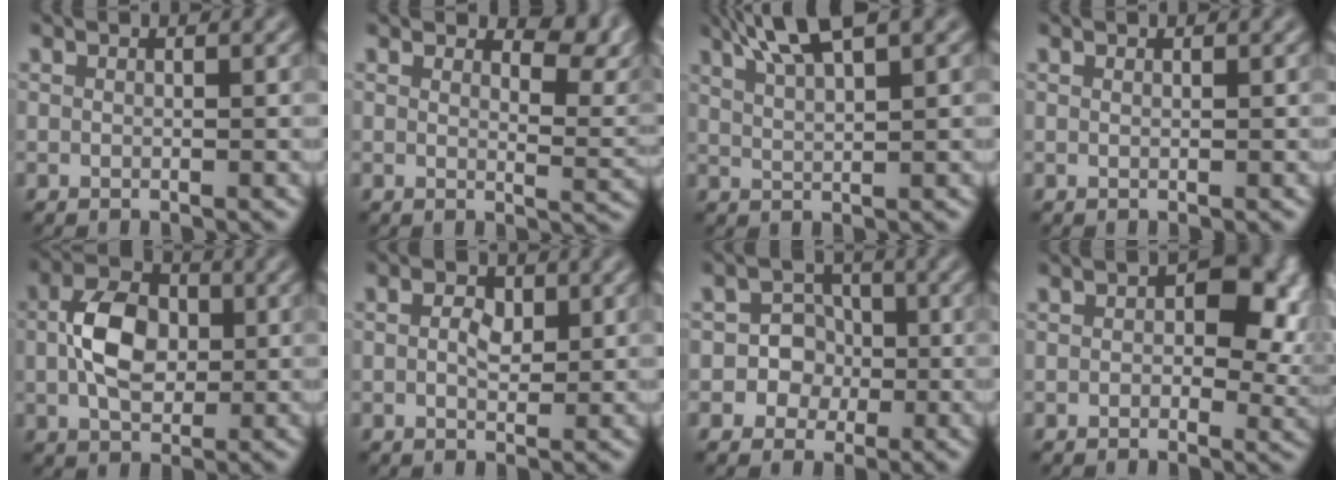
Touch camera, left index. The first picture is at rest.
{"total": 4.9, "force": [3.3, 1.9, 3.2], "torque": [-0.037, -0.005, 0.046]}
{"total": 5.9, "force": [3.8, 1.3, 4.3], "torque": [-0.066, 0.019, 0.063]}
{"total": 0.0}
{"total": 5.8, "force": [0.2, 4.0, 4.2], "torque": [-0.083, 0.003, 0.000]}
{"total": 2.0, "force": [0.5, 1.3, 1.5], "torque": [-0.026, 0.002, 0.005]}
{"total": 3.7, "force": [-0.6, 3.5, 0.9], "torque": [0.008, 0.014, -0.027]}
{"total": 8.5, "force": [1.7, 5.0, 6.6], "torque": [-0.058, 0.005, 0.015]}